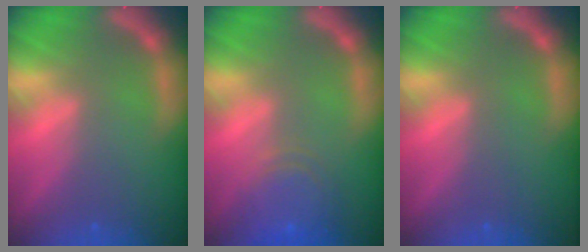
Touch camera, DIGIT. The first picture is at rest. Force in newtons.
{"total": 5.5}
{"total": 0.0}